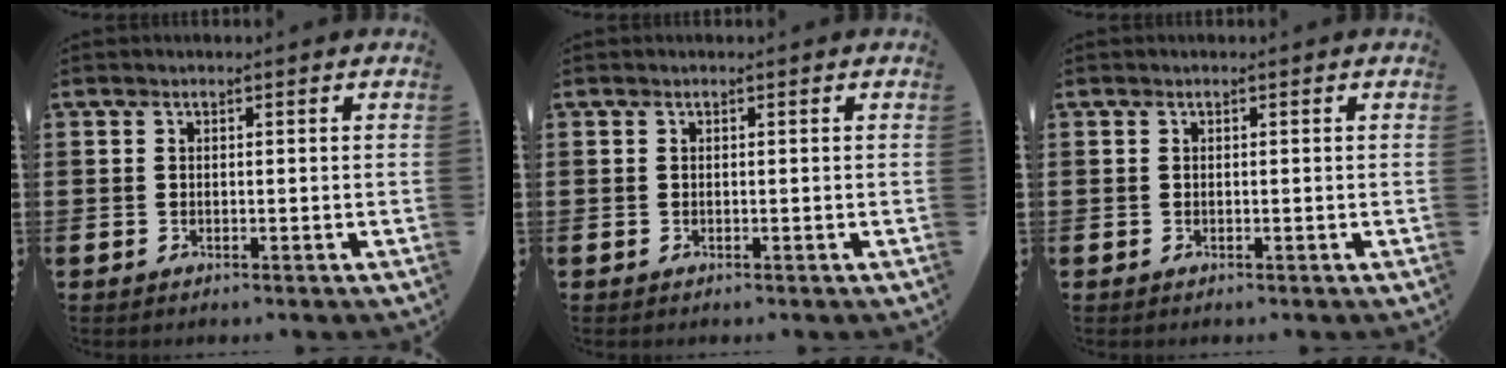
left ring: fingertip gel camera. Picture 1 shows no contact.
{"total": 0.0}
{"total": 0.0}